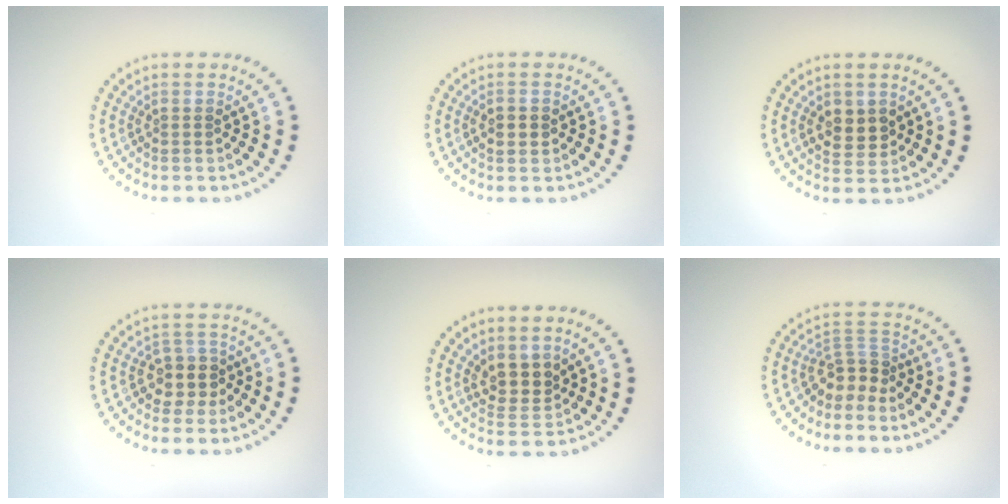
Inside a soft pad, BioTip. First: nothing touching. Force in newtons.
{"total": 2.1, "press": 2.1, "slide": 0.1}
{"total": 2.5, "press": 2.5, "slide": 0.4}
{"total": 2.6, "press": 2.3, "slide": 1.3}
{"total": 2.6, "press": 2.2, "slide": 1.4}
{"total": 2.7, "press": 2.0, "slide": 1.9}